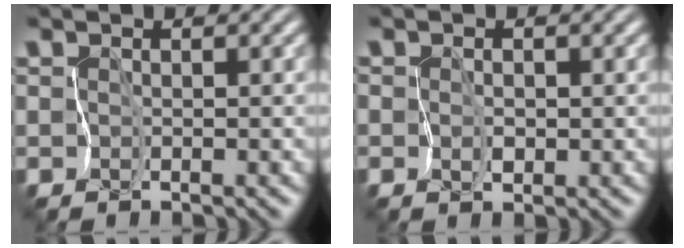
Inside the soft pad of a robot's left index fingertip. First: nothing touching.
{"total": 0.7, "force": [-0.1, 0.5, 0.5], "torque": [-0.010, -0.004, -0.001]}